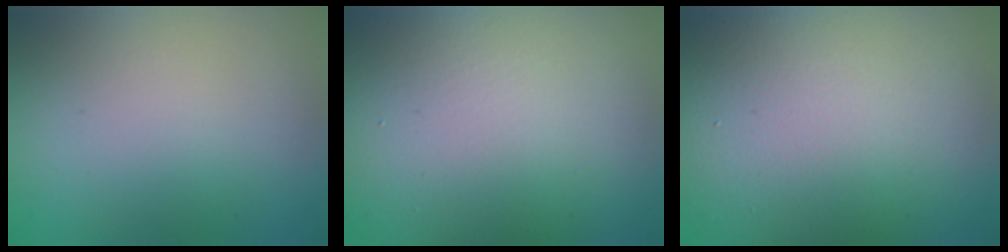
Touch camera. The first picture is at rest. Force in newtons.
{"total": 17.0, "press": 16.9, "slide": 1.3}
{"total": 15.8, "press": 15.8, "slide": 1.3}